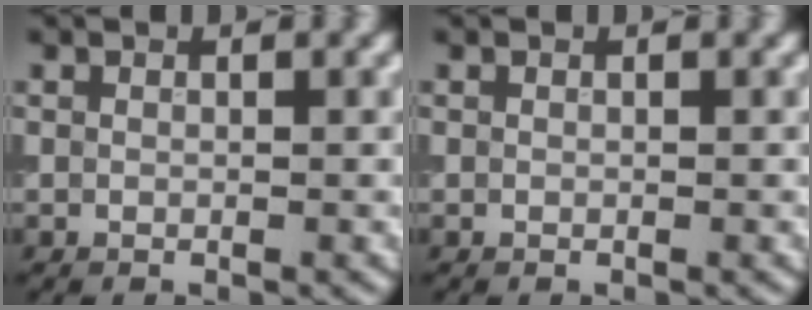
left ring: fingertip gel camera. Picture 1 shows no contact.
{"total": 0.0}